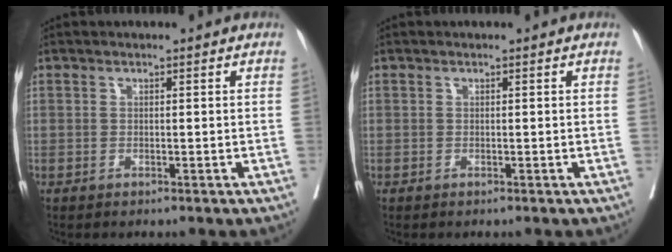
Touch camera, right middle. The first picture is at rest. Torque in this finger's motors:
{"motor_torque": [0.00, 0.00, -0.01, 0.00]}